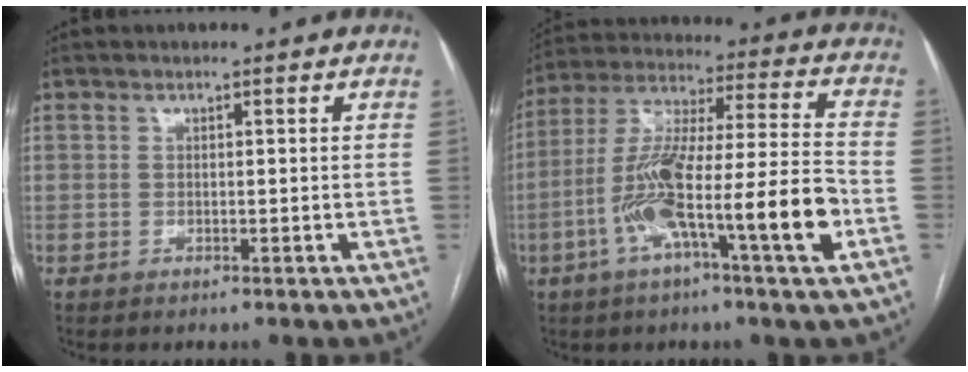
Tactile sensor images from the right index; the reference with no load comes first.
{"total": 18.3, "force": [-6.2, 0.9, 17.2], "torque": [-0.314, 0.004, -0.109]}